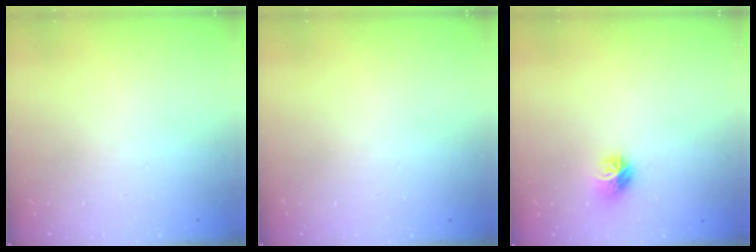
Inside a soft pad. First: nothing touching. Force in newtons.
{"total": 0.0}
{"total": 8.1, "press": 8.1, "slide": 0.2}